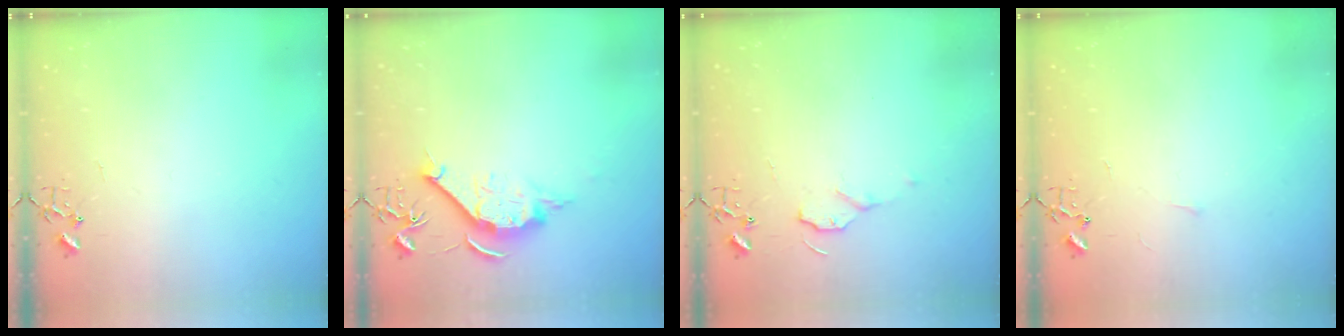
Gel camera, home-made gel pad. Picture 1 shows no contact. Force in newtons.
{"total": 10.7, "press": 10.7, "slide": 1.1}
{"total": 7.0, "press": 6.9, "slide": 0.8}
{"total": 3.3, "press": 3.2, "slide": 0.5}